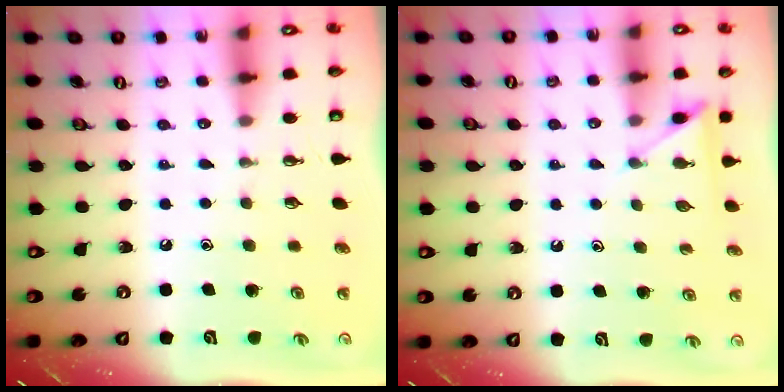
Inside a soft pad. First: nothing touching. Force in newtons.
{"total": 5.2, "press": 5.1, "slide": 0.5}